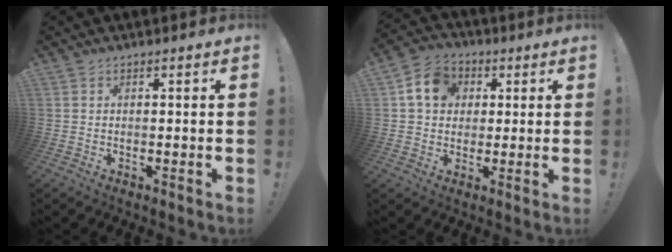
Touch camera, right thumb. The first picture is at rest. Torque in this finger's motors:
{"motor_torque": [1.12, 1.28, 0.36, -0.34, 0.26]}